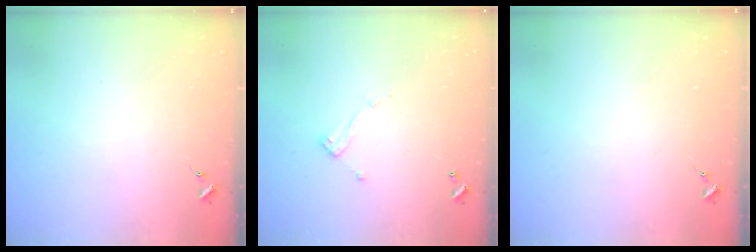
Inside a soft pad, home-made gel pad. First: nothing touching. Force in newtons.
{"total": 6.6, "press": 6.6, "slide": 0.1}
{"total": 0.0}